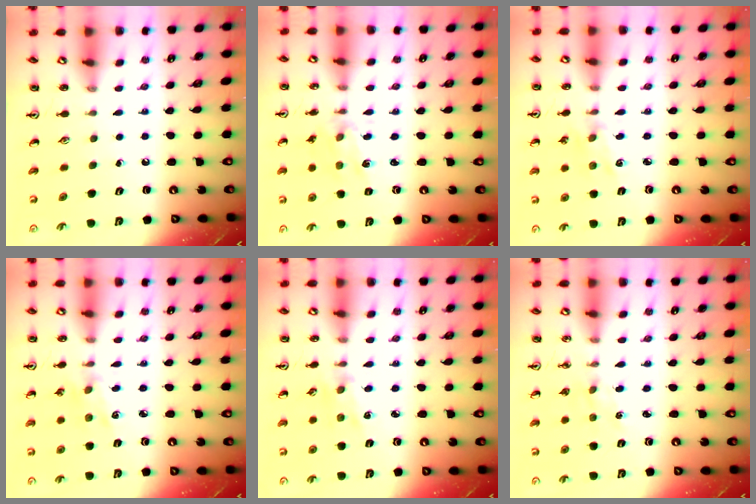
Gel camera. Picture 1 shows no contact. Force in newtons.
{"total": 2.9, "press": 2.8, "slide": 0.9}
{"total": 2.9, "press": 2.8, "slide": 0.4}
{"total": 2.9, "press": 2.8, "slide": 0.4}
{"total": 1.2, "press": 1.2, "slide": 0.2}
{"total": 0.7, "press": 0.7, "slide": 0.2}